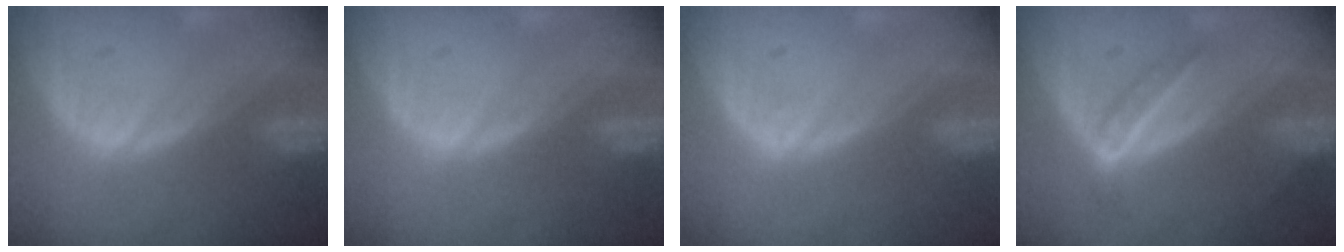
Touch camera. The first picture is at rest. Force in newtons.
{"total": 0.0}
{"total": 0.5, "press": 0.2, "slide": 0.5}
{"total": 4.5, "press": 4.0, "slide": 2.2}